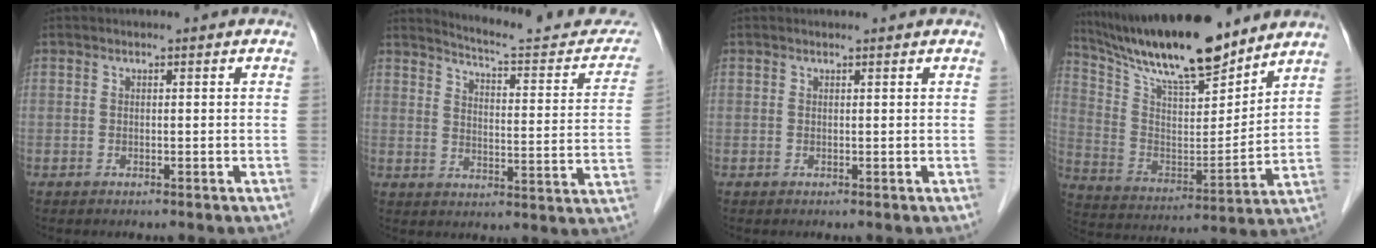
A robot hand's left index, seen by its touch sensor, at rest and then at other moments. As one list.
[{"total": 18.2, "force": [17.2, 2.3, 5.2], "torque": [-0.060, -0.056, 0.205]}, {"total": 1.2, "force": [1.1, 0.0, 0.3], "torque": [-0.008, 0.008, 0.016]}, {"total": 19.6, "force": [16.7, 3.1, 9.9], "torque": [-0.178, 0.001, 0.297]}]